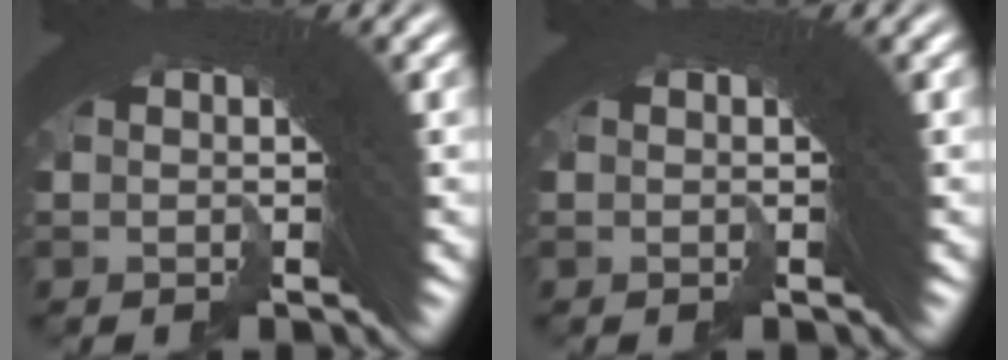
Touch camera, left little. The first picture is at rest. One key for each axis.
{"total": 0.0}